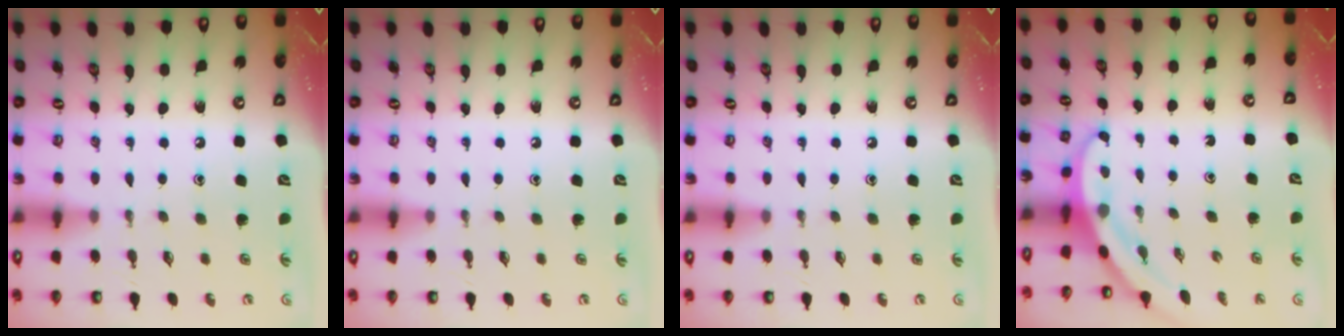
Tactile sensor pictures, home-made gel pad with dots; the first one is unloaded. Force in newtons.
{"total": 0.0}
{"total": 0.0}
{"total": 3.2, "press": 3.2, "slide": 0.1}